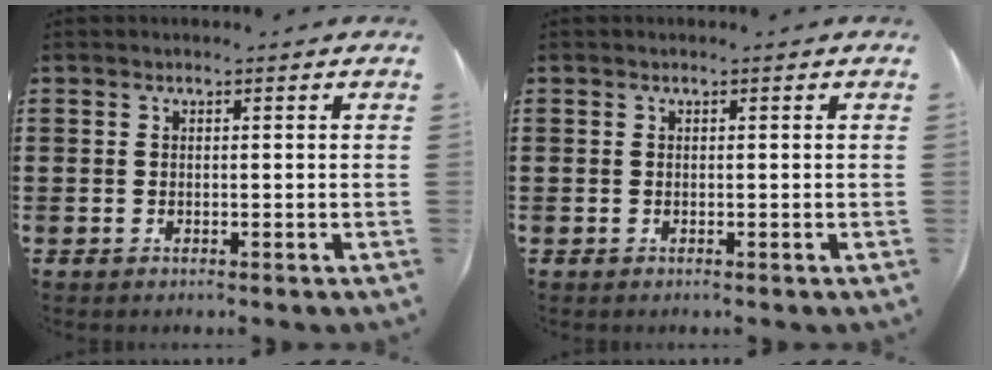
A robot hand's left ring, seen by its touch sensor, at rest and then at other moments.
{"total": 0.0}